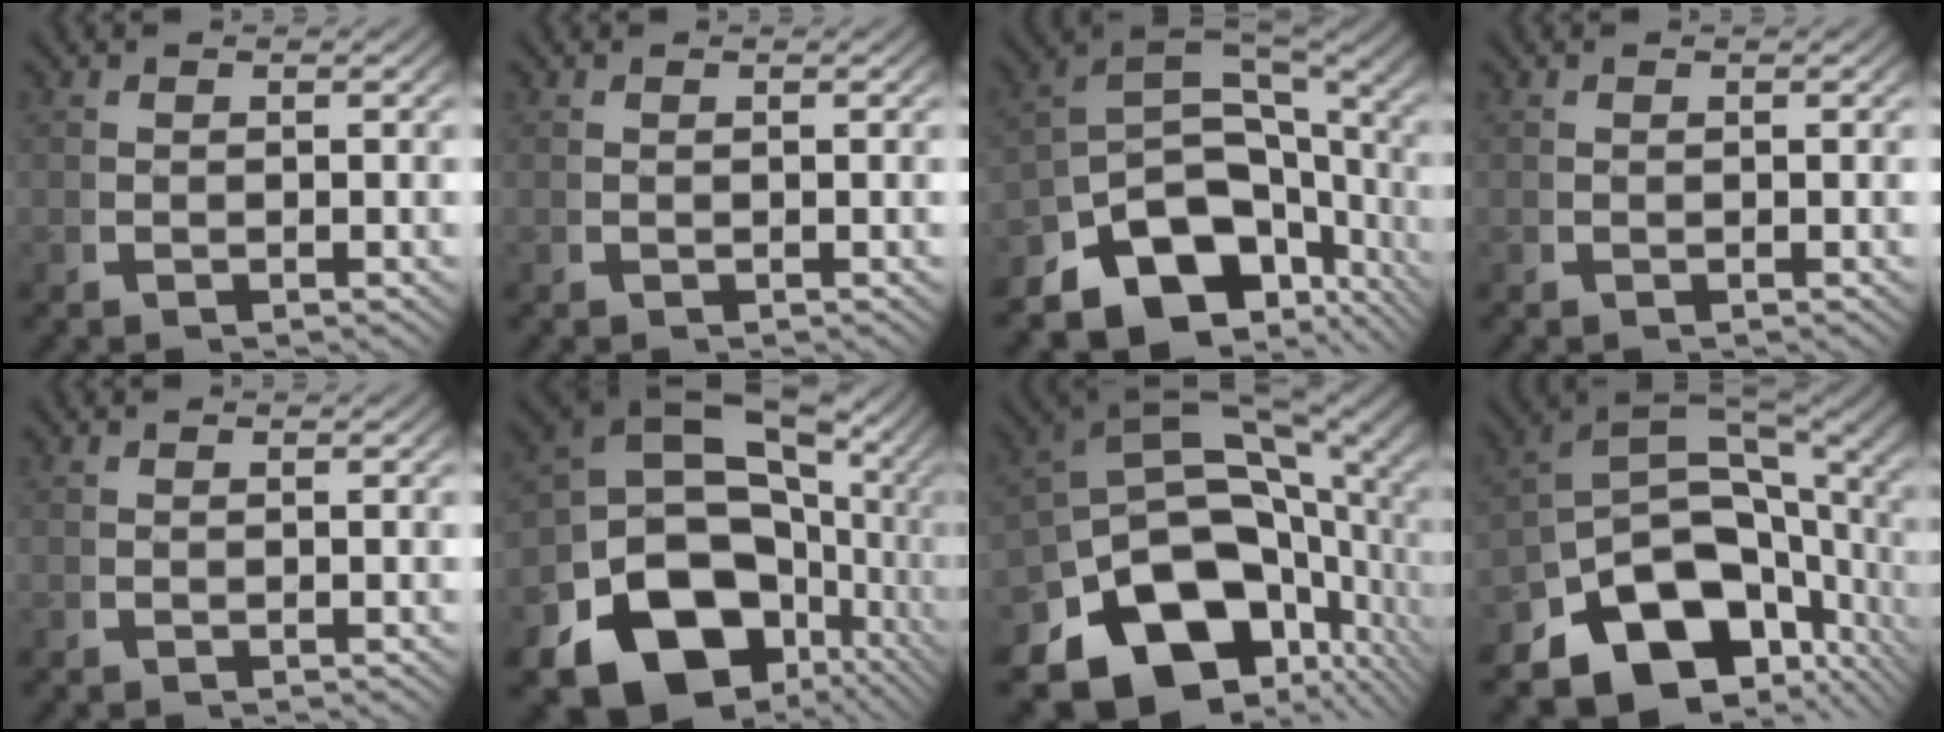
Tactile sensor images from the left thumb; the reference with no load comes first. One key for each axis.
{"total": 0.0}
{"total": 15.3, "fx": -1.8, "fy": 10.7, "fz": 10.8, "tx": -0.187, "ty": -0.041, "tz": -0.018}
{"total": 0.0}
{"total": 0.0}
{"total": 18.1, "fx": -2.1, "fy": 13.2, "fz": 12.3, "tx": -0.223, "ty": -0.052, "tz": -0.026}
{"total": 20.0, "fx": -2.0, "fy": 14.4, "fz": 13.8, "tx": -0.234, "ty": -0.044, "tz": -0.024}
{"total": 17.1, "fx": -1.8, "fy": 11.9, "fz": 12.1, "tx": -0.195, "ty": -0.038, "tz": -0.020}